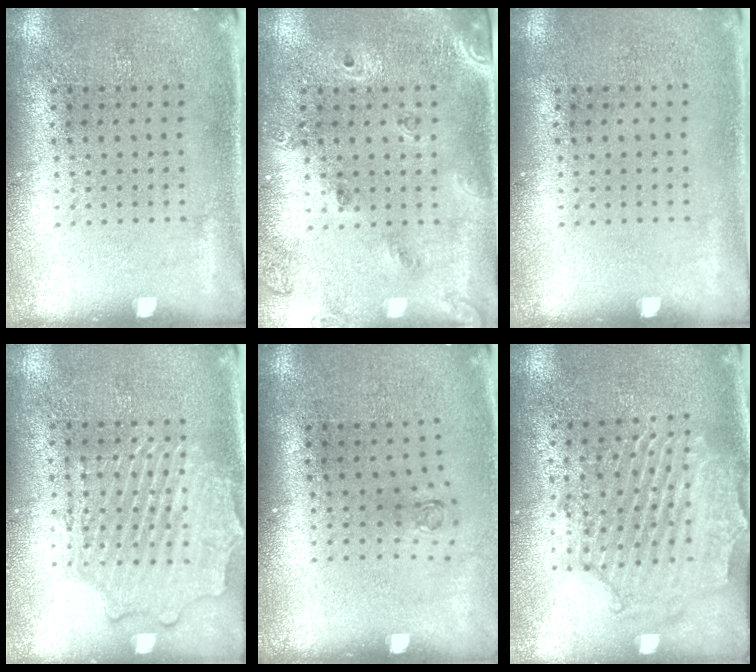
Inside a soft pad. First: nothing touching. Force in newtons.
{"total": 1.5, "press": 1.4, "slide": 0.7}
{"total": 0.0}
{"total": 3.1, "press": 3.1, "slide": 0.3}
{"total": 0.7, "press": 0.3, "slide": 0.6}
{"total": 2.3, "press": 2.1, "slide": 0.7}